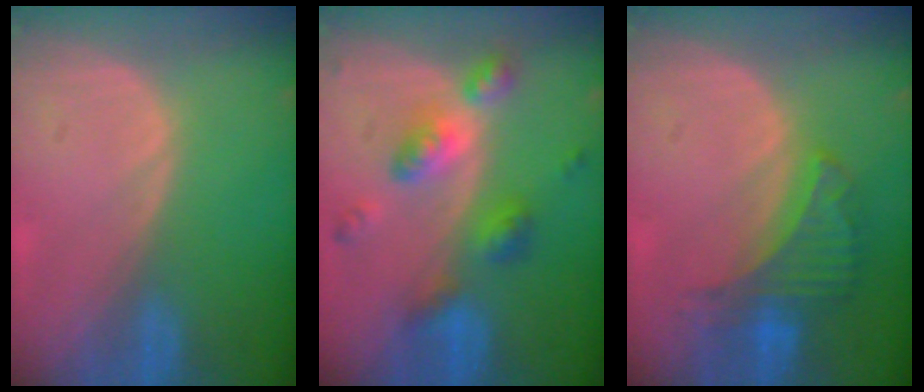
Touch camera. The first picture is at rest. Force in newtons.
{"total": 7.4, "press": 7.3, "slide": 0.5}
{"total": 6.5, "press": 6.1, "slide": 2.3}